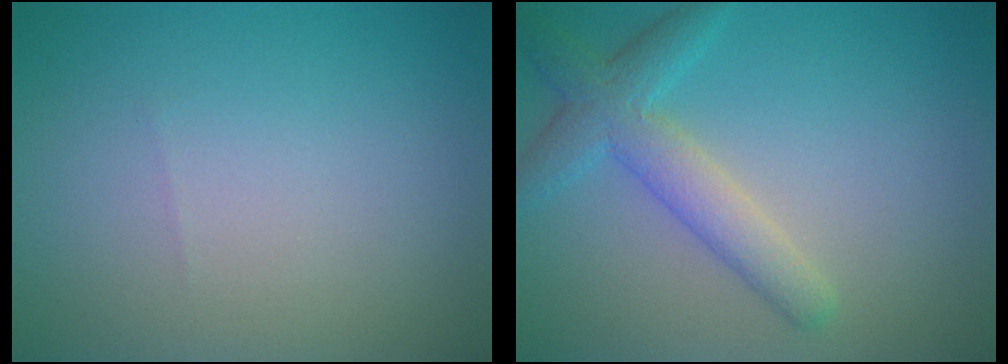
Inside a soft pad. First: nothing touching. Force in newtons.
{"total": 4.0, "press": 4.0, "slide": 0.2}